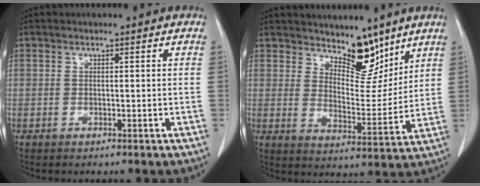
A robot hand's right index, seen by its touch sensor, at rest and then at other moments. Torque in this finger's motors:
{"motor_torque": [-0.07, 0.61, 0.07, 0.01]}